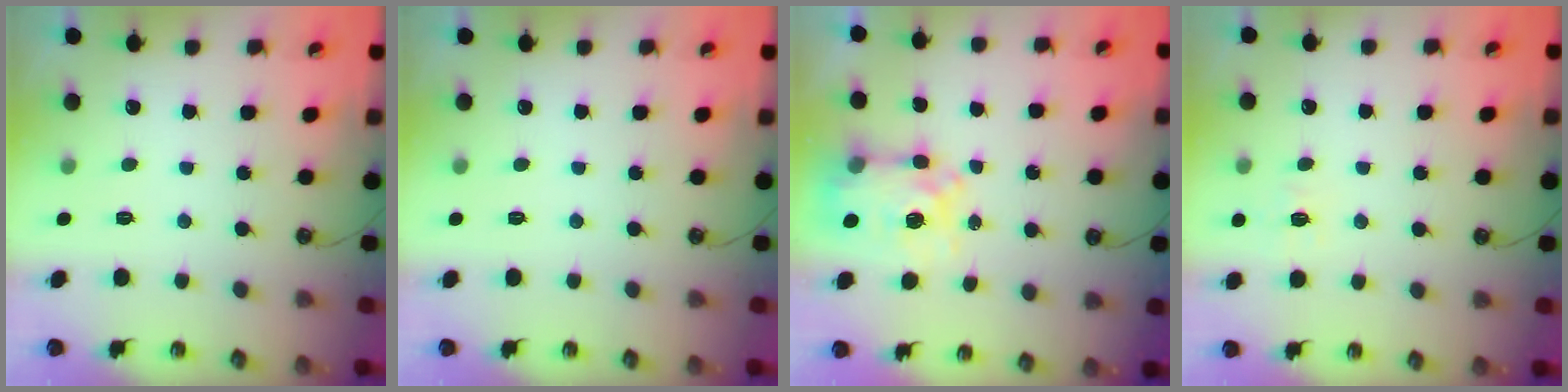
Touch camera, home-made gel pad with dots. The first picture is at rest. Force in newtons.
{"total": 0.0}
{"total": 8.0, "press": 8.0, "slide": 0.7}
{"total": 6.2, "press": 6.2, "slide": 0.5}